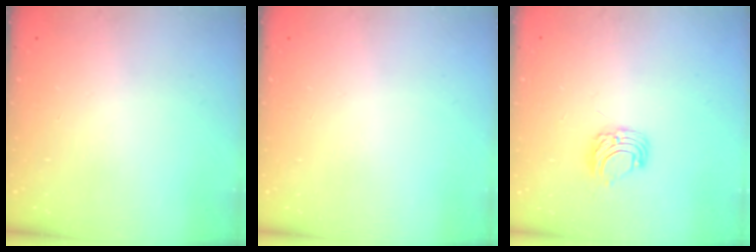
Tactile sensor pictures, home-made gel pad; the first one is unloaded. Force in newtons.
{"total": 0.0}
{"total": 6.6, "press": 6.6, "slide": 0.5}